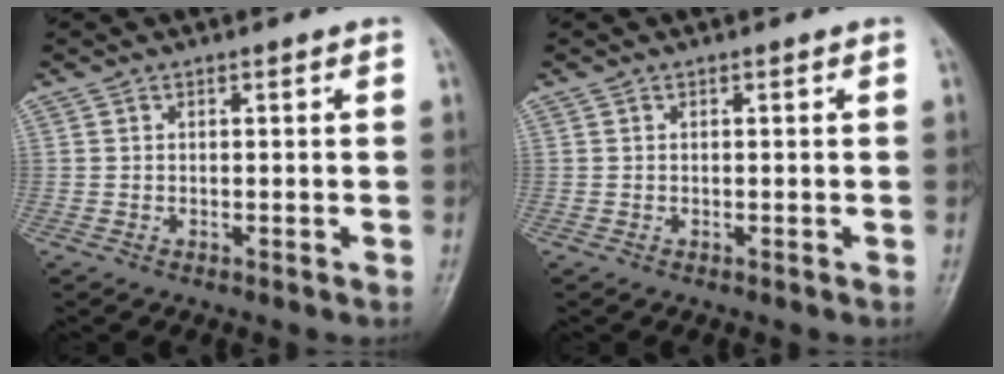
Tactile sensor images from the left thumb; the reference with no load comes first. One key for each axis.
{"total": 0.0}